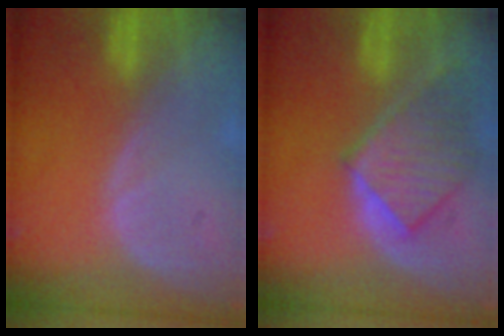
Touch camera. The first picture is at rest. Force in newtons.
{"total": 8.5, "press": 7.8, "slide": 3.5}